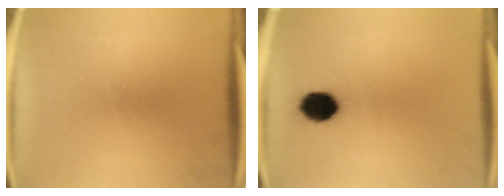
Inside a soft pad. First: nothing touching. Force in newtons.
{"total": 6.8}